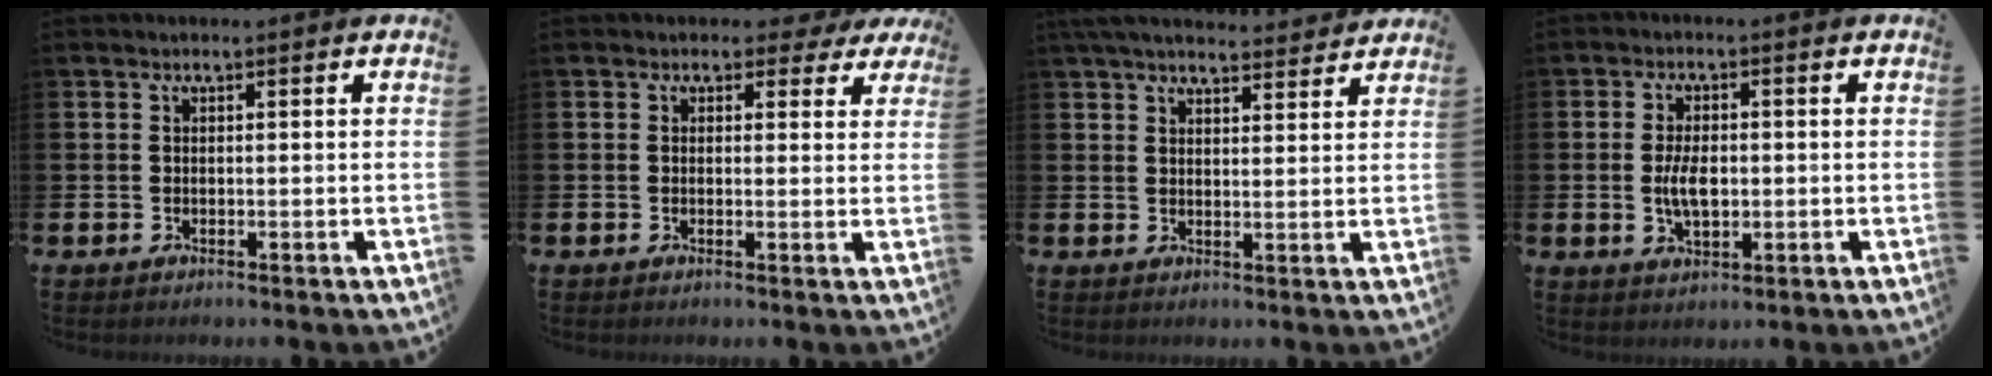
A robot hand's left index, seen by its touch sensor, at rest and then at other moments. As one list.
[{"total": 1.9, "force": [1.2, 1.4, 0.4], "torque": [-0.005, 0.003, 0.016]}, {"total": 5.1, "force": [4.9, 0.7, 1.2], "torque": [-0.034, -0.021, 0.089]}, {"total": 4.8, "force": [-0.1, 2.5, 4.1], "torque": [-0.068, -0.003, -0.007]}]